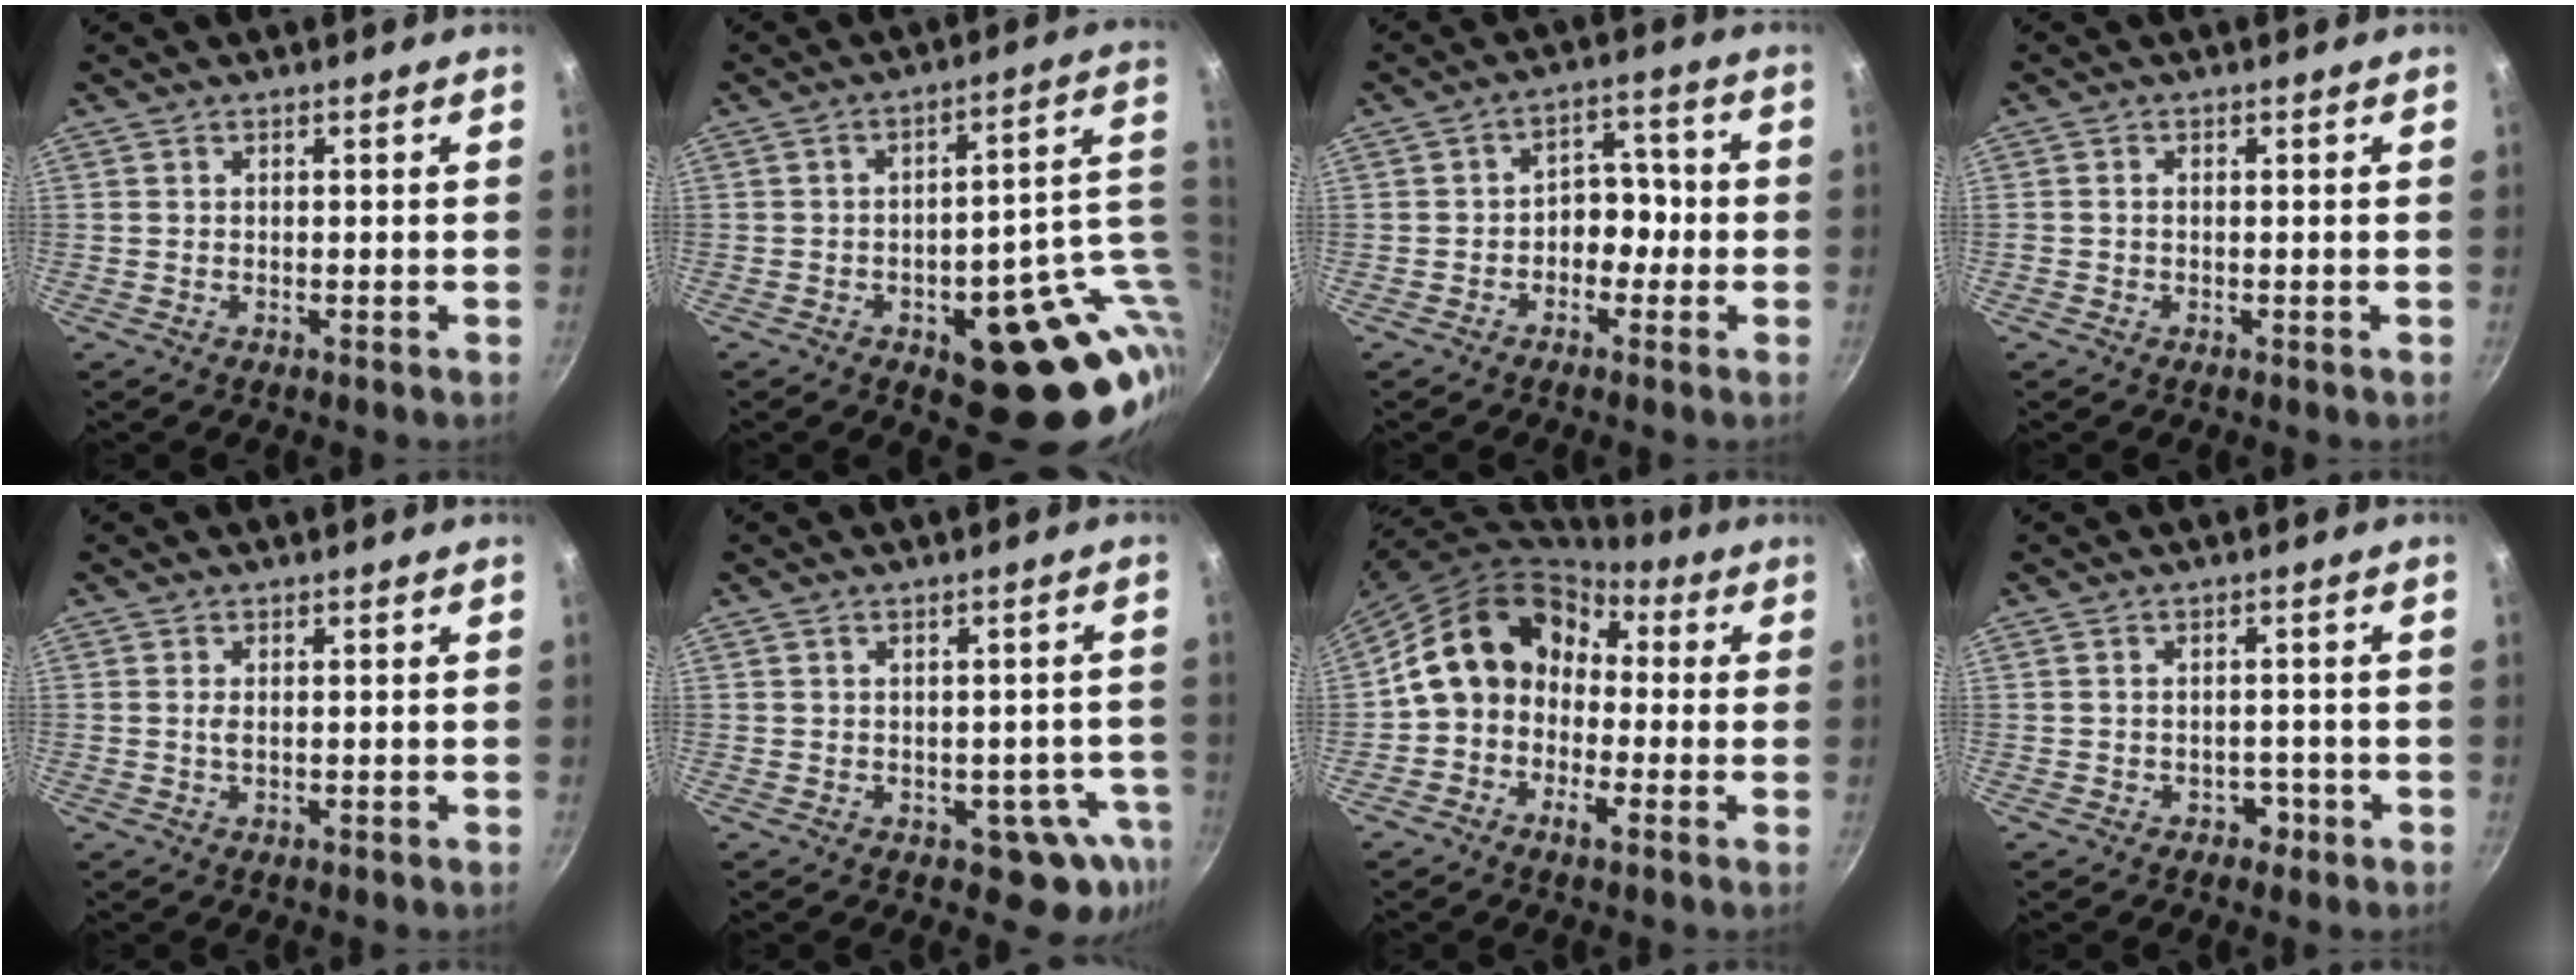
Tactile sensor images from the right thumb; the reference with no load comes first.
{"total": 22.1, "force": [-3.4, 11.2, 18.7], "torque": [-0.150, 0.015, -0.029]}
{"total": 5.9, "force": [-1.3, 4.5, 3.7], "torque": [0.003, 0.031, -0.027]}
{"total": 0.8, "force": [-0.2, 0.6, 0.4], "torque": [-0.007, 0.002, -0.005]}
{"total": 1.0, "force": [0.0, 0.4, 0.9], "torque": [-0.019, 0.000, 0.000]}
{"total": 6.8, "force": [-2.3, 4.6, 4.4], "torque": [-0.003, 0.032, -0.015]}
{"total": 13.7, "force": [0.4, 10.5, 8.8], "torque": [-0.146, 0.047, -0.016]}
{"total": 2.3, "force": [-1.2, 1.7, 1.0], "torque": [0.002, 0.016, -0.007]}